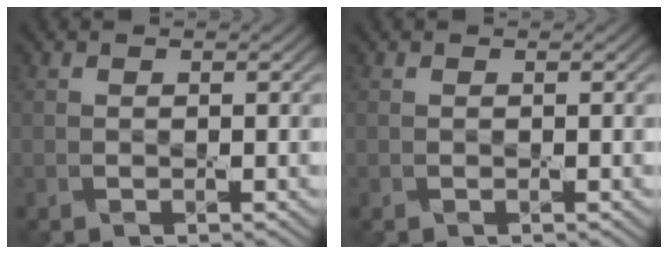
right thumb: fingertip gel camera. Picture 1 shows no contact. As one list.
[{"total": 0.0}]